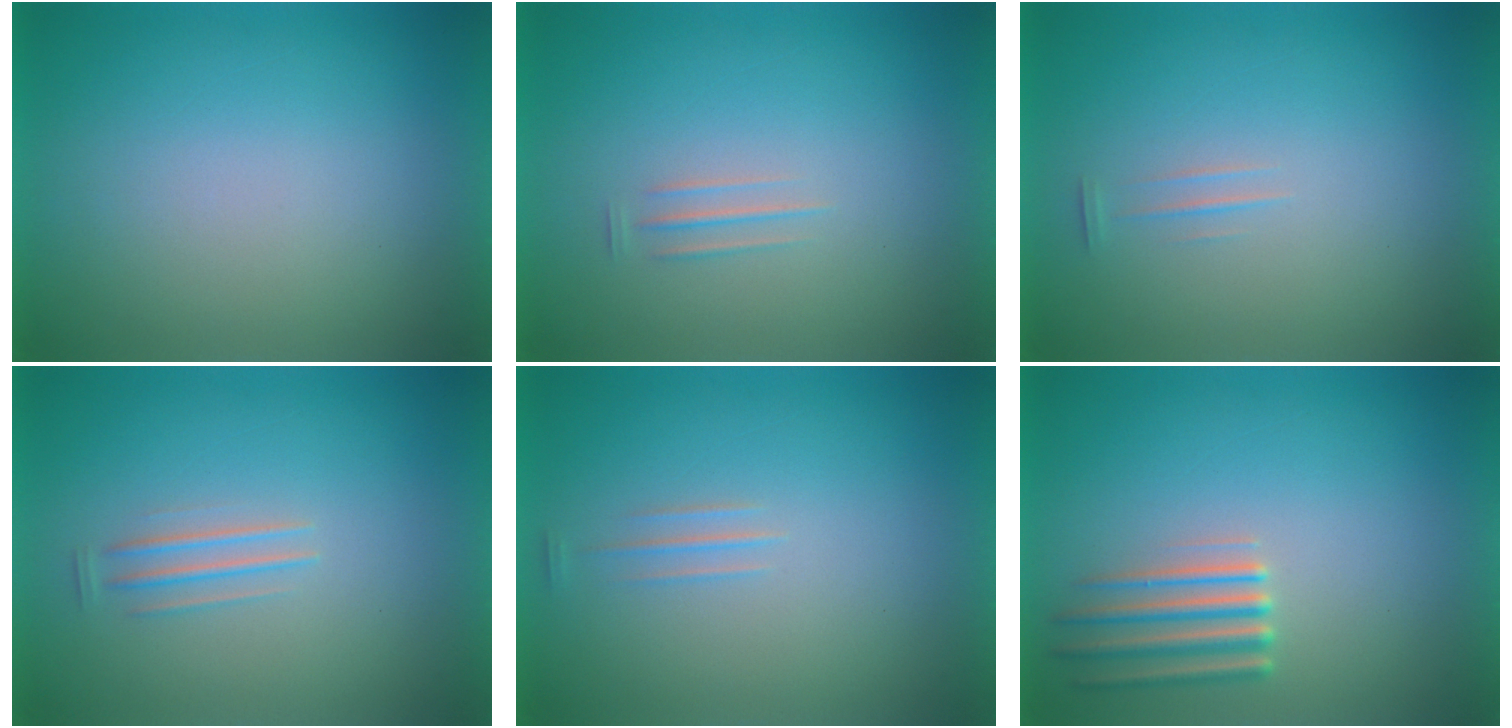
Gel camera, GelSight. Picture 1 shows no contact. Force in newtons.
{"total": 1.5}
{"total": 1.3}
{"total": 1.4}
{"total": 1.3}
{"total": 2.3}